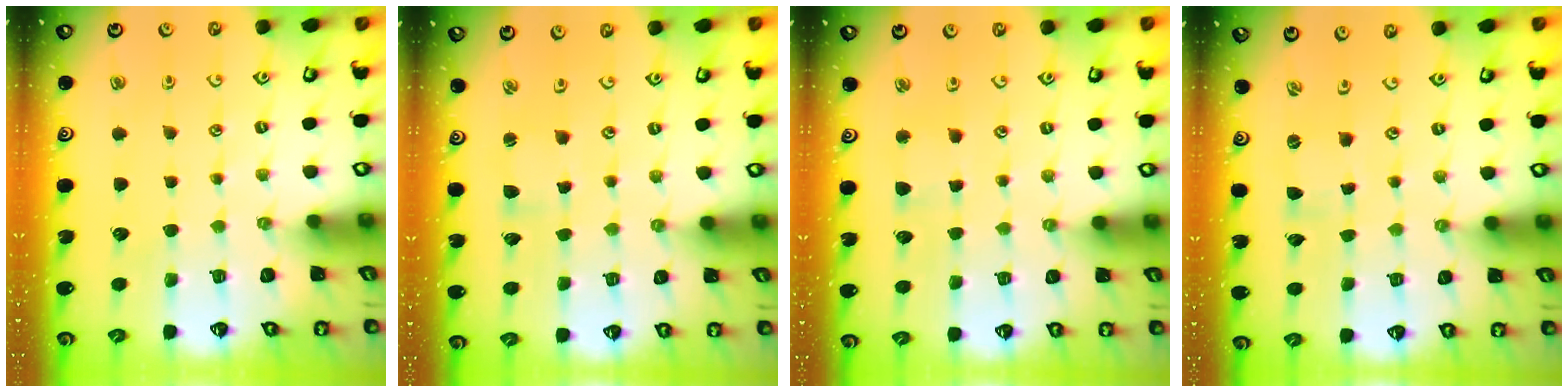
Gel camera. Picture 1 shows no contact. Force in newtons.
{"total": 2.5, "press": 2.5, "slide": 0.1}
{"total": 3.7, "press": 3.7, "slide": 0.4}
{"total": 0.0}